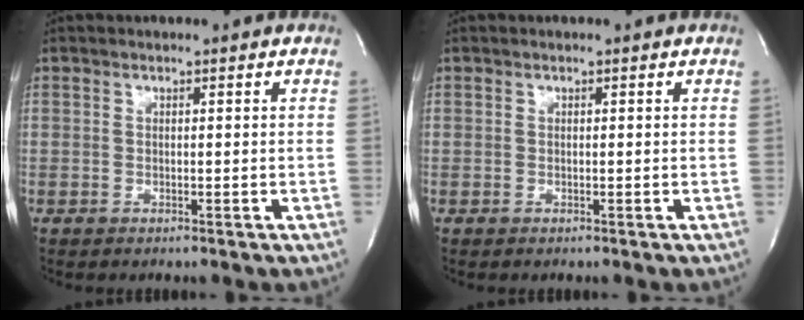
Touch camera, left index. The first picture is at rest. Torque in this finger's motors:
{"motor_torque": [-0.04, 0.04, 0.01, 0.00]}